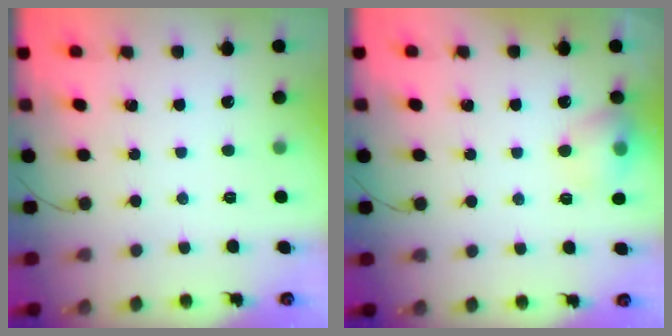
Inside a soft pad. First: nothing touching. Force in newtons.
{"total": 9.3, "press": 9.1, "slide": 1.6}